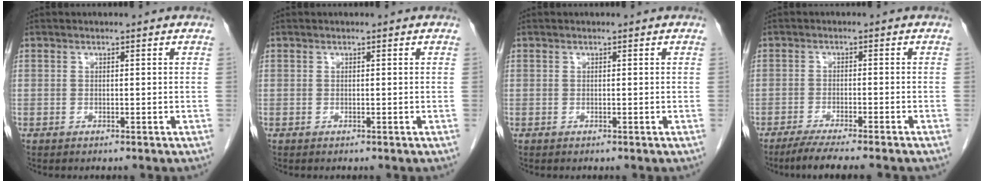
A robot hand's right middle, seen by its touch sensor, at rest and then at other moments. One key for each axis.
{"total": 0.0}
{"total": 0.0}
{"total": 7.4, "fx": -6.1, "fy": -0.2, "fz": 4.1, "tx": -0.053, "ty": -0.017, "tz": -0.097}